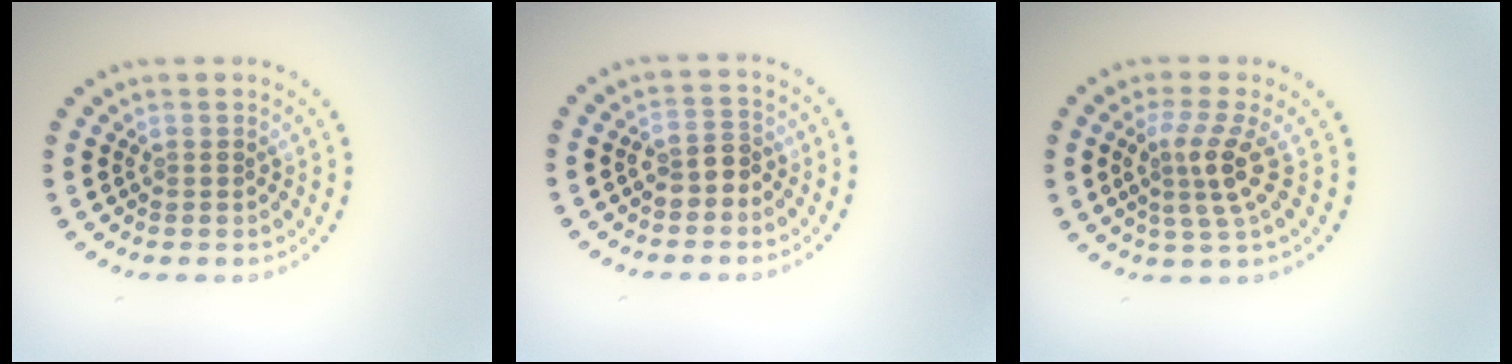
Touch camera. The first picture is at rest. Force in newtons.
{"total": 2.1, "press": 2.0, "slide": 0.8}
{"total": 3.1, "press": 2.3, "slide": 2.2}